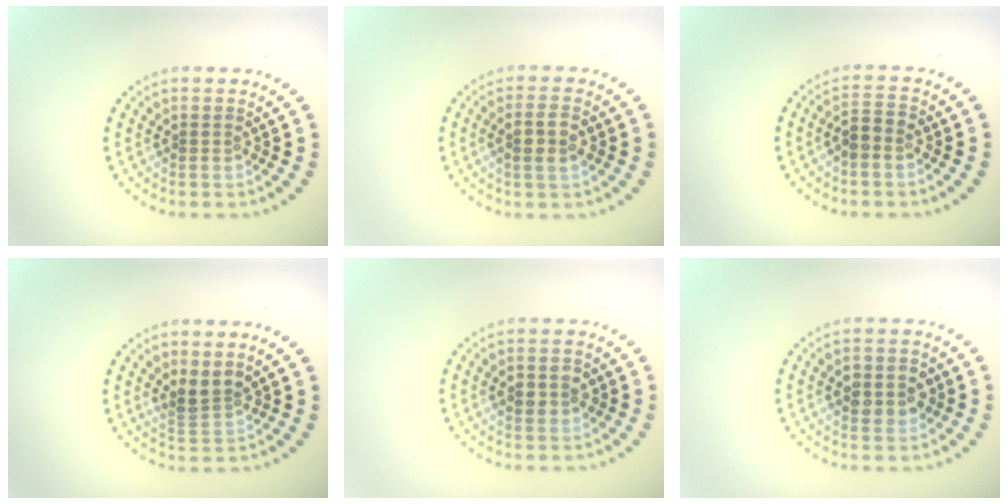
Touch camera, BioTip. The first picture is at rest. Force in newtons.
{"total": 2.5, "press": 2.4, "slide": 0.7}
{"total": 1.9, "press": 1.8, "slide": 0.7}
{"total": 2.3, "press": 1.8, "slide": 1.5}
{"total": 1.9, "press": 1.9, "slide": 0.2}
{"total": 2.7, "press": 2.7, "slide": 0.1}